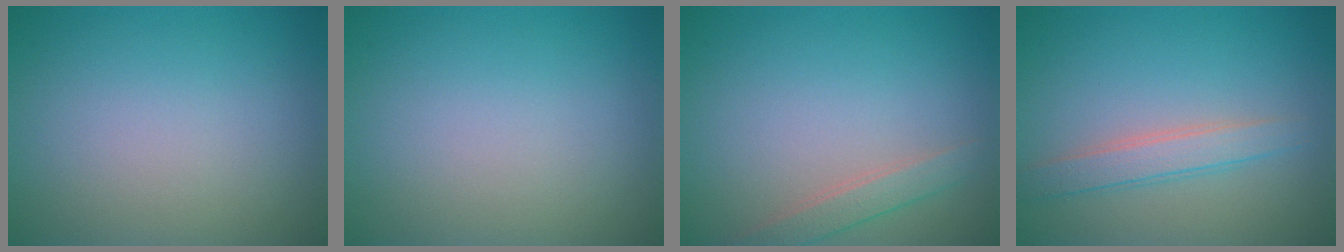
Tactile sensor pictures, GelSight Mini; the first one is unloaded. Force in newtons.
{"total": 0.0}
{"total": 1.8, "press": 1.8, "slide": 0.1}
{"total": 2.4, "press": 2.4, "slide": 0.1}